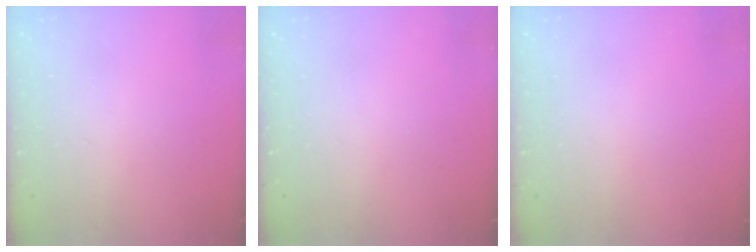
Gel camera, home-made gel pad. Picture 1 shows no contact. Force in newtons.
{"total": 0.0}
{"total": 0.0}